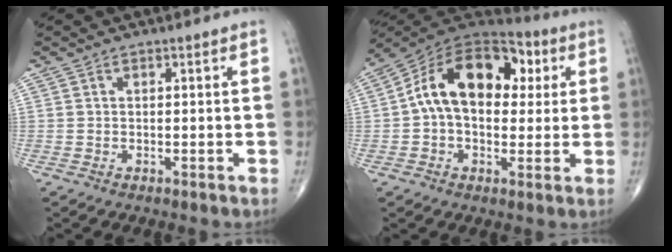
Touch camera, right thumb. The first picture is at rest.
{"total": 18.7, "force": [3.2, 12.2, 13.9], "torque": [-0.195, 0.033, 0.042]}